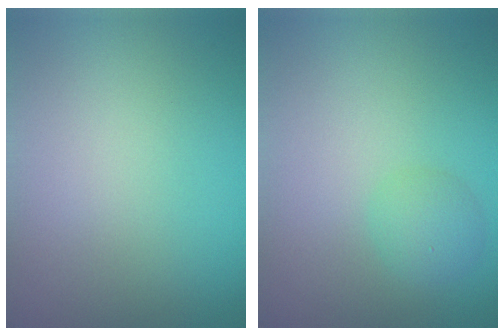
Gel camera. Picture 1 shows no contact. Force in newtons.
{"total": 2.0, "press": 2.0, "slide": 0.1}